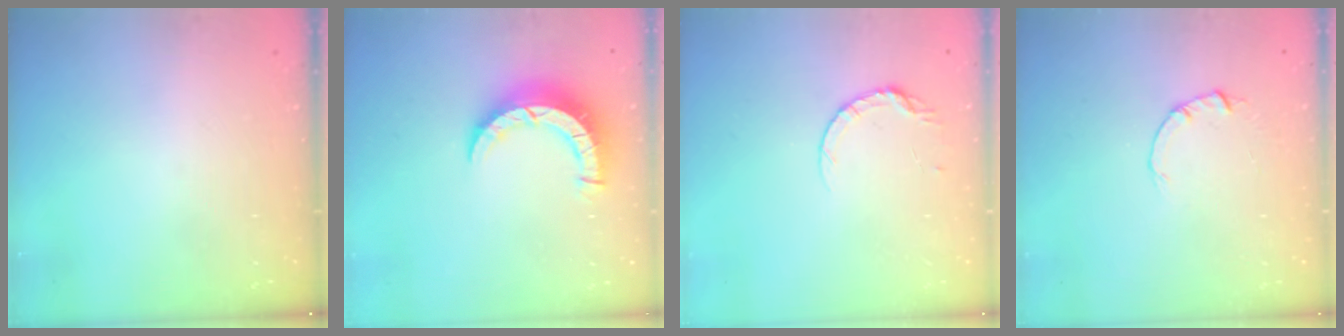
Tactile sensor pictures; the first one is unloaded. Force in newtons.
{"total": 7.9, "press": 7.9, "slide": 1.0}
{"total": 5.3, "press": 5.2, "slide": 0.6}
{"total": 2.0, "press": 2.0, "slide": 0.3}